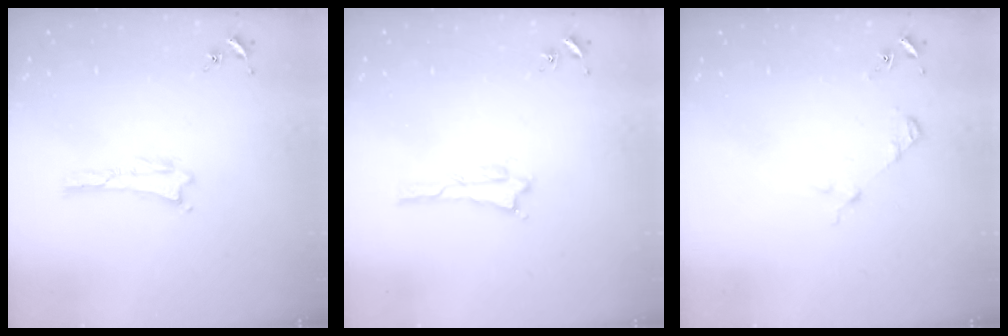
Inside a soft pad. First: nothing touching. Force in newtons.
{"total": 1.1, "press": 1.1, "slide": 0.1}
{"total": 4.0, "press": 4.0, "slide": 0.4}